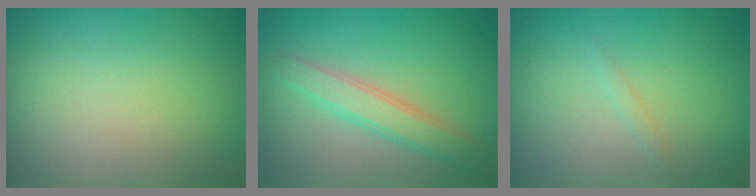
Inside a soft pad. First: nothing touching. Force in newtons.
{"total": 3.1, "press": 3.1, "slide": 0.1}
{"total": 0.6, "press": 0.6, "slide": 0.0}